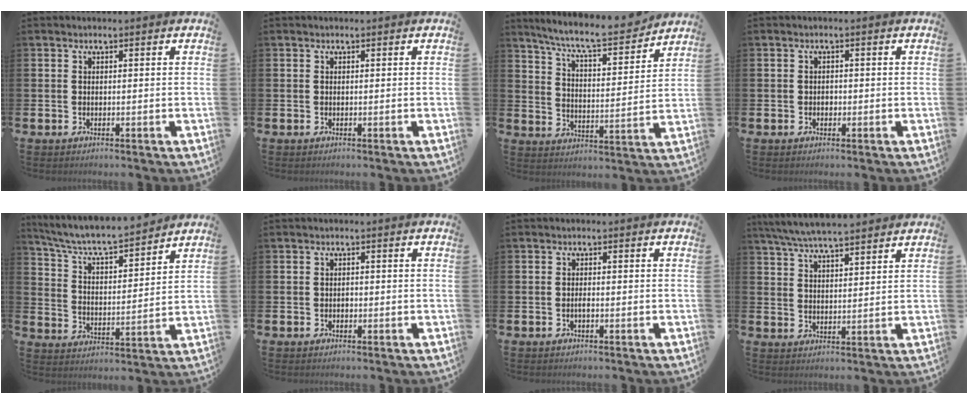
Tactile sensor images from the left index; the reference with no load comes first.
{"total": 0.0}
{"total": 8.8, "force": [8.1, 1.1, 3.2], "torque": [-0.088, -0.053, 0.140]}
{"total": 0.8, "force": [-0.2, 0.7, 0.2], "torque": [0.000, 0.003, -0.007]}
{"total": 7.2, "force": [6.7, 0.9, 2.3], "torque": [-0.080, -0.051, 0.115]}
{"total": 0.7, "force": [-0.2, 0.6, 0.3], "torque": [-0.001, 0.002, -0.006]}
{"total": 0.7, "force": [-0.3, 0.2, 0.6], "torque": [-0.007, -0.004, -0.007]}
{"total": 6.1, "force": [5.8, 0.6, 1.8], "torque": [-0.056, -0.021, 0.107]}